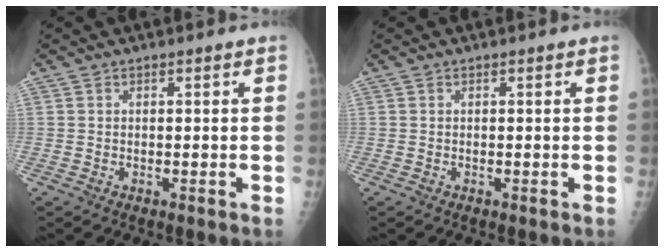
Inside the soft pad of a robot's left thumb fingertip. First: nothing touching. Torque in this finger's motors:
{"motor_torque": [0.00, 0.00, -0.01, -0.01, 0.00]}